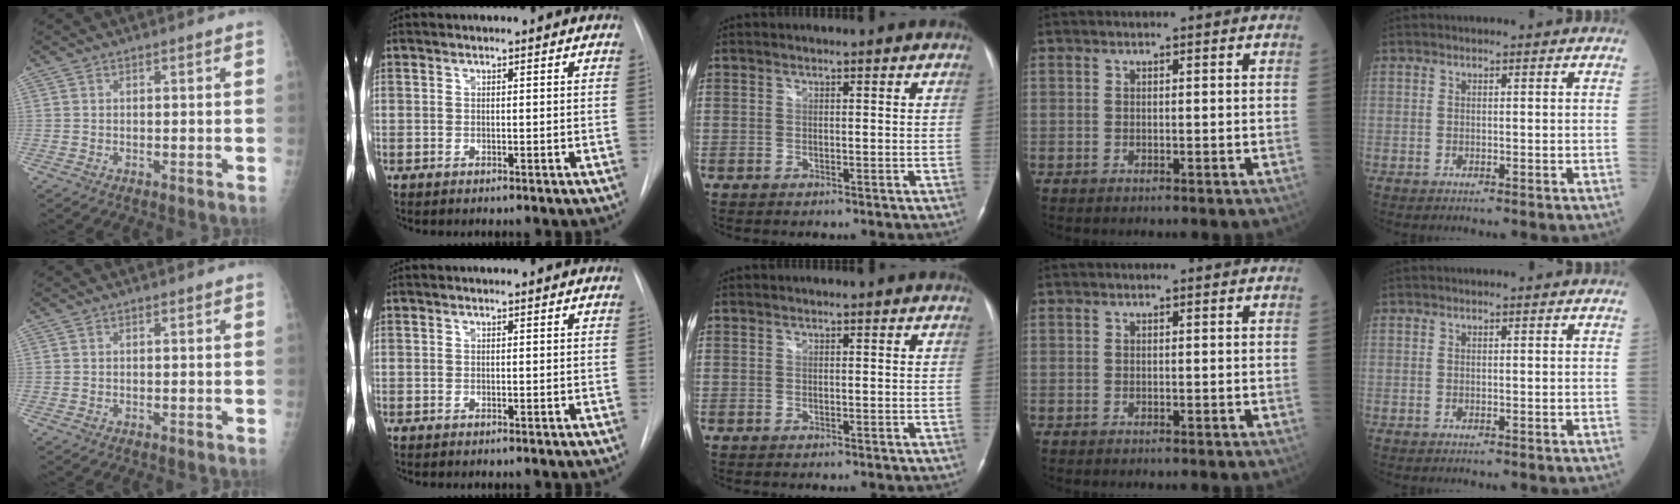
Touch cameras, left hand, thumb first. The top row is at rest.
{}